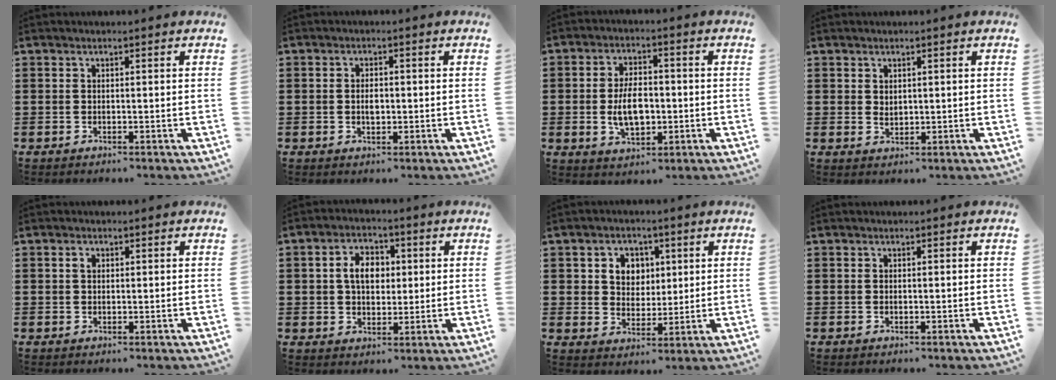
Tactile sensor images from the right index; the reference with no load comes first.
{"total": 2.2, "force": [-0.1, 0.9, 2.0], "torque": [-0.040, 0.001, -0.002]}
{"total": 6.6, "force": [-0.8, 3.7, 5.5], "torque": [-0.097, -0.003, -0.020]}
{"total": 1.4, "force": [0.9, 0.9, 0.6], "torque": [-0.012, 0.005, 0.017]}
{"total": 1.2, "force": [0.3, 0.8, 0.8], "torque": [-0.017, 0.006, 0.005]}
{"total": 5.9, "force": [0.8, 4.2, 4.1], "torque": [-0.085, 0.014, 0.007]}
{"total": 4.8, "force": [1.5, 4.3, 1.6], "torque": [-0.044, 0.014, 0.023]}
{"total": 0.0}